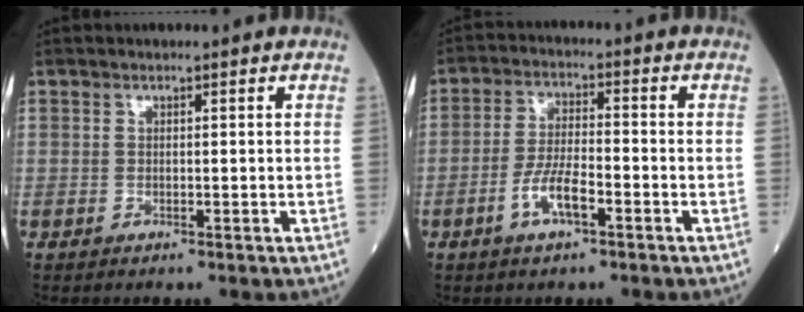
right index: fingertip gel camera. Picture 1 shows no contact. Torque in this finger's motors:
{"motor_torque": [0.37, -0.20, 0.43, 0.11]}